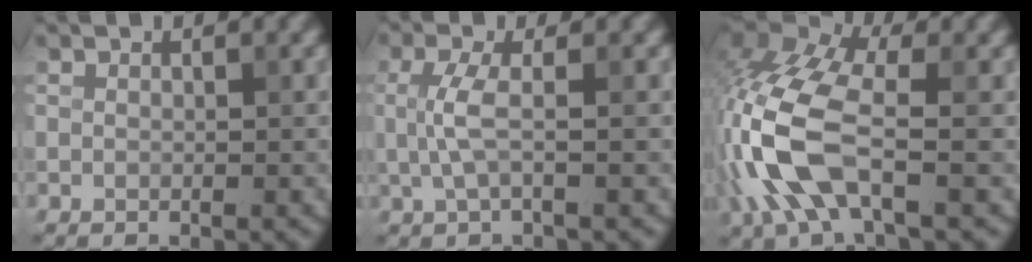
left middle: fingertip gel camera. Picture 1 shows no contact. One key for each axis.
{"total": 2.6, "fx": 0.0, "fy": 0.6, "fz": 2.5, "tx": -0.061, "ty": 0.001, "tz": 0.000}
{"total": 9.2, "fx": -2.6, "fy": 4.3, "fz": 7.7, "tx": -0.187, "ty": 0.010, "tz": -0.069}